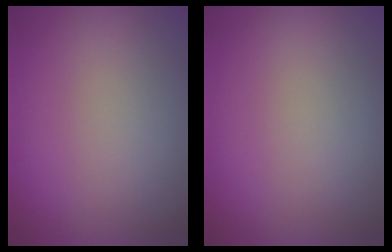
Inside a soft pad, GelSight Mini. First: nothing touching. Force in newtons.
{"total": 0.0}